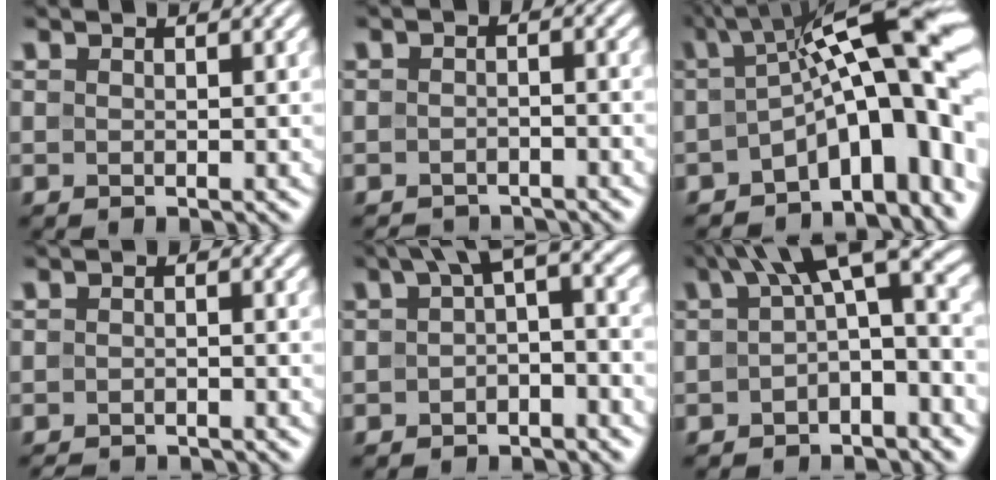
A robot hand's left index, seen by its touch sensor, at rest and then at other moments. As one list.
[{"total": 2.4, "force": [-2.1, 0.9, 0.6], "torque": [-0.003, 0.000, -0.037]}, {"total": 13.6, "force": [-1.2, 4.8, 12.6], "torque": [-0.153, 0.023, -0.026]}, {"total": 2.6, "force": [-2.5, 0.6, 0.7], "torque": [-0.010, -0.006, -0.043]}, {"total": 4.6, "force": [0.2, 2.1, 4.0], "torque": [-0.045, 0.015, -0.008]}, {"total": 7.3, "force": [1.0, 2.8, 6.6], "torque": [-0.087, 0.019, 0.003]}]